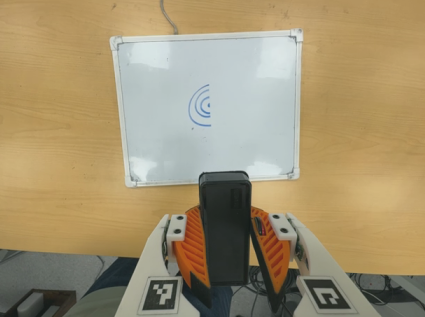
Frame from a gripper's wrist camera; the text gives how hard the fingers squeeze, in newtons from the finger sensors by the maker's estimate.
{"total": 8.7, "left": 9.0, "right": 8.5}